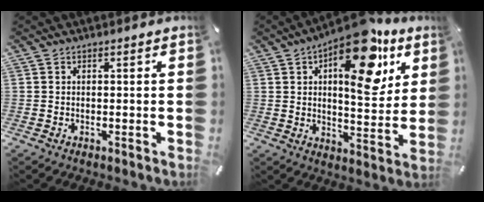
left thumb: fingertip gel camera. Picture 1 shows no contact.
{"total": 19.4, "force": [9.7, 8.3, 14.6], "torque": [-0.205, -0.045, 0.153]}